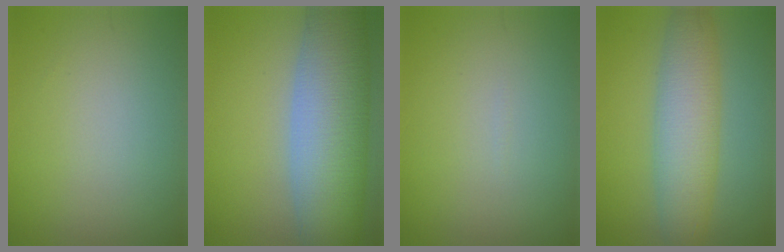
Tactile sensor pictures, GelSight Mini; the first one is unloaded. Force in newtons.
{"total": 10.6, "press": 10.6, "slide": 0.8}
{"total": 0.0}
{"total": 6.2, "press": 6.2, "slide": 0.0}